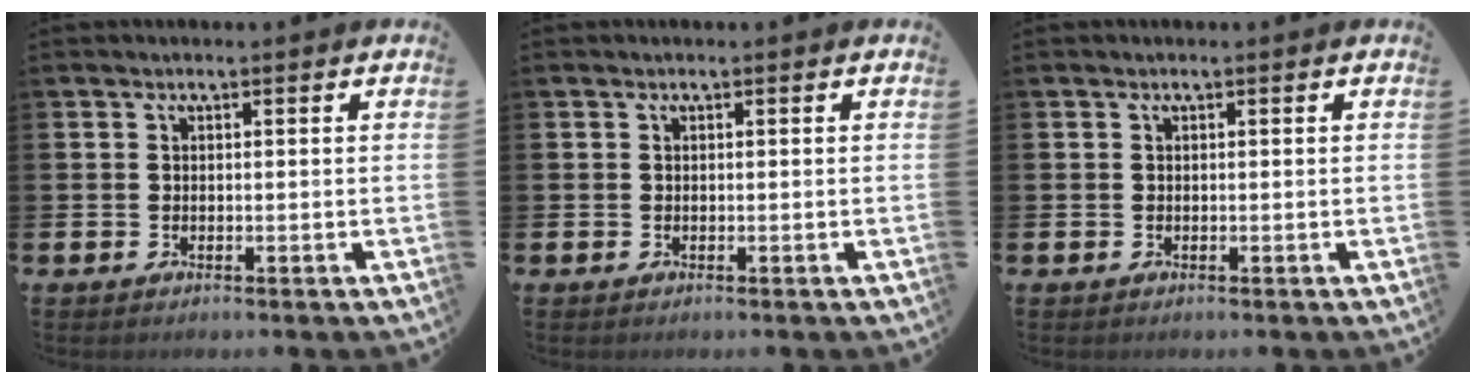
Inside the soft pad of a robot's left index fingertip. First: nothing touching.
{"total": 0.0}
{"total": 0.0}